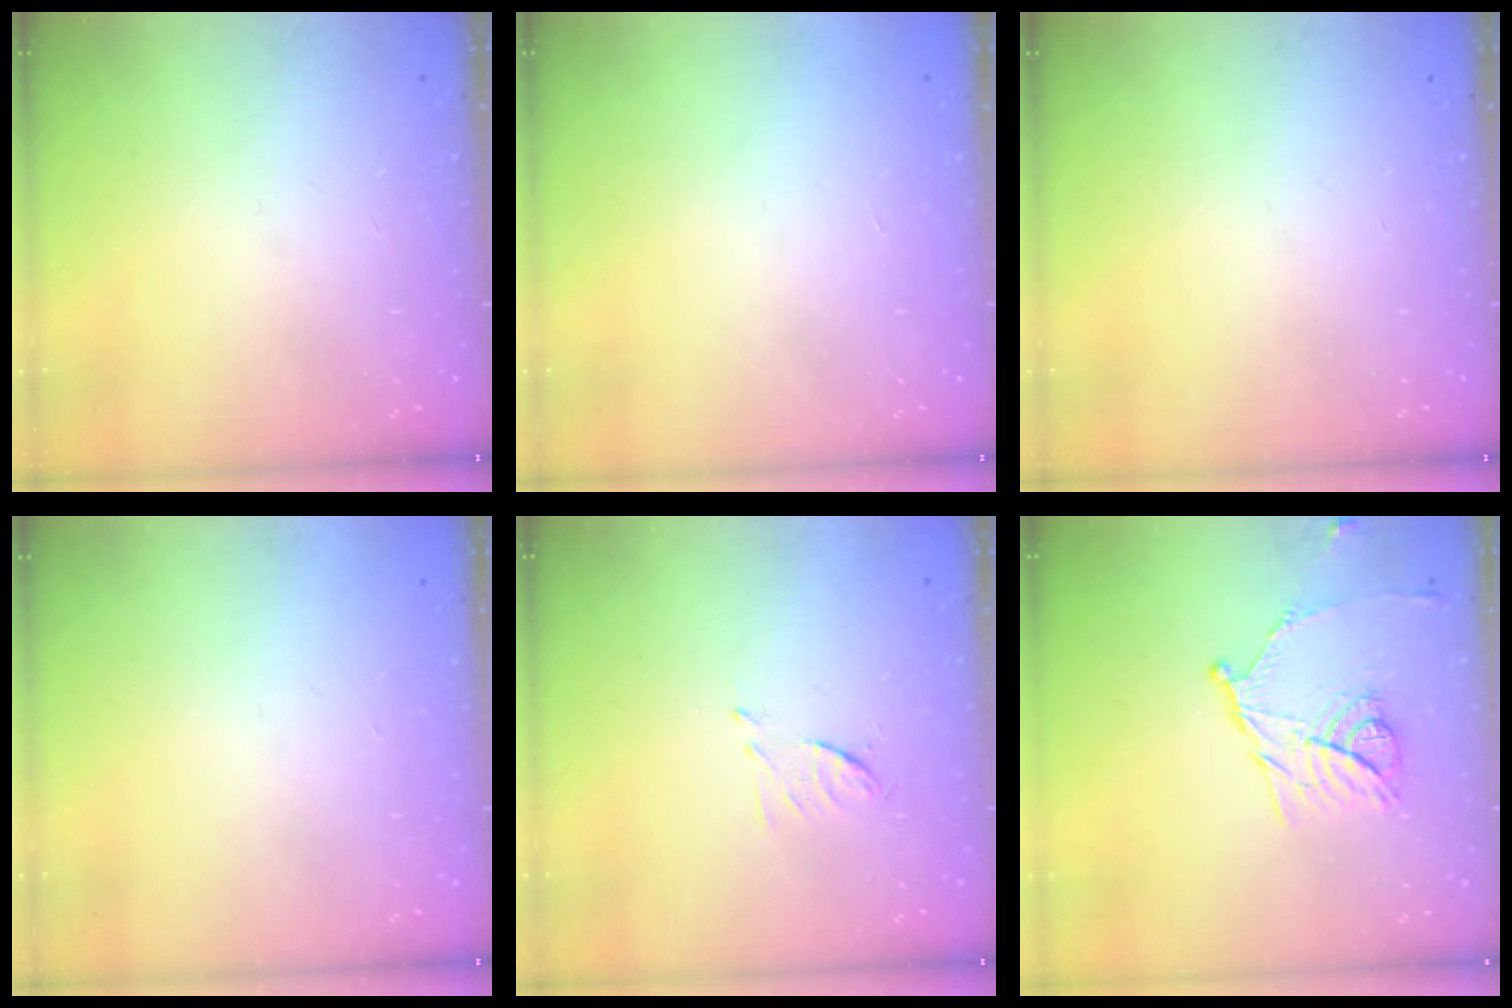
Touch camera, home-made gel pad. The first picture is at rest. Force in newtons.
{"total": 1.6, "press": 1.6, "slide": 0.1}
{"total": 0.0}
{"total": 1.5, "press": 1.5, "slide": 0.1}
{"total": 6.6, "press": 6.5, "slide": 0.9}
{"total": 13.2, "press": 13.2, "slide": 0.3}